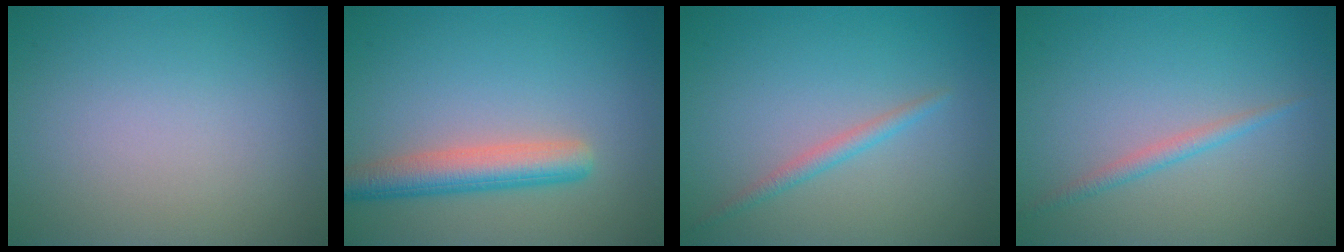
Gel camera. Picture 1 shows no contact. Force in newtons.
{"total": 4.2, "press": 4.2, "slide": 0.4}
{"total": 1.4, "press": 1.4, "slide": 0.1}
{"total": 1.4, "press": 1.4, "slide": 0.0}